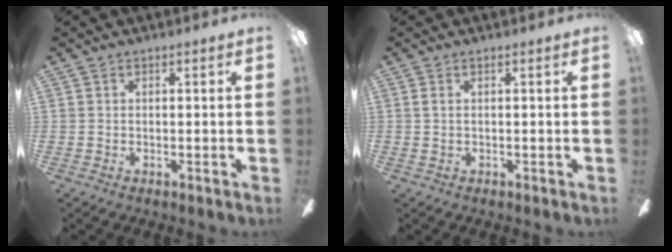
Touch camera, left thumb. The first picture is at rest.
{"total": 0.8, "force": [0.1, 0.2, 0.7], "torque": [-0.015, 0.001, 0.001]}